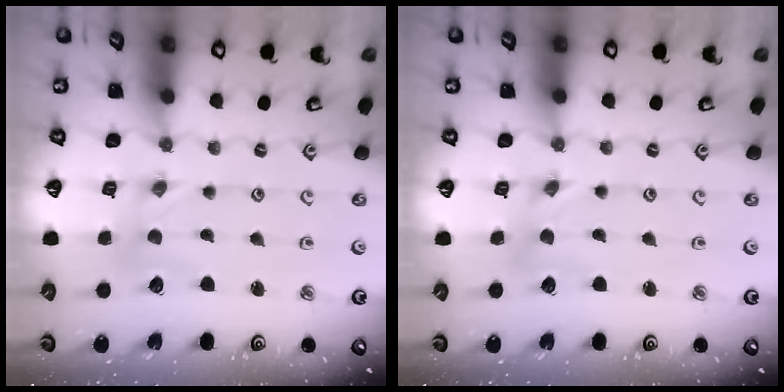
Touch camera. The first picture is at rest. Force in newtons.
{"total": 0.0}